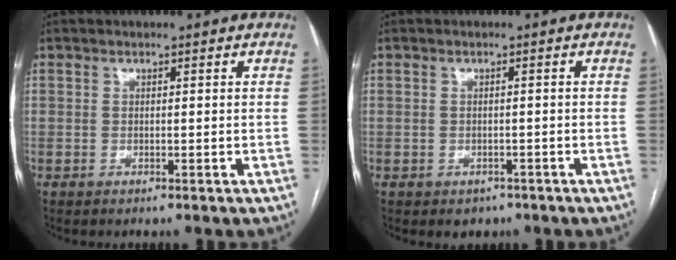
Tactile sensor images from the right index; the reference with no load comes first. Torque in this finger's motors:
{"motor_torque": [-0.13, 0.04, -0.10, -0.04]}